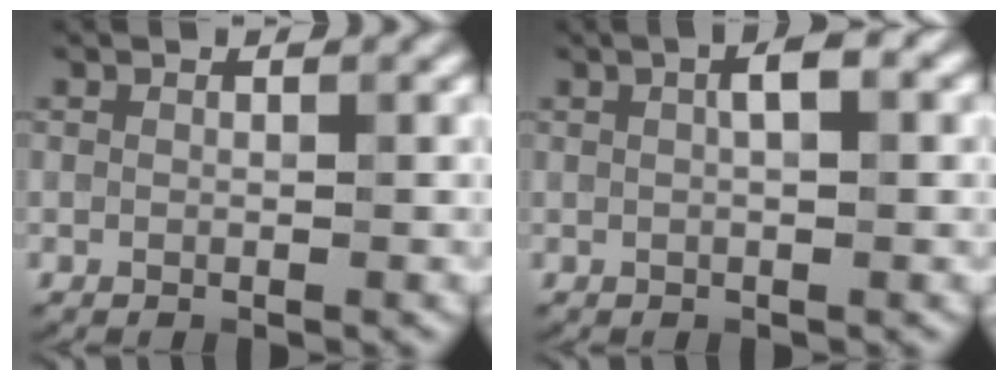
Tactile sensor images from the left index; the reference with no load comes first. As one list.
[{"total": 2.3, "force": [0.5, 0.5, 2.2], "torque": [-0.033, 0.008, 0.007]}]